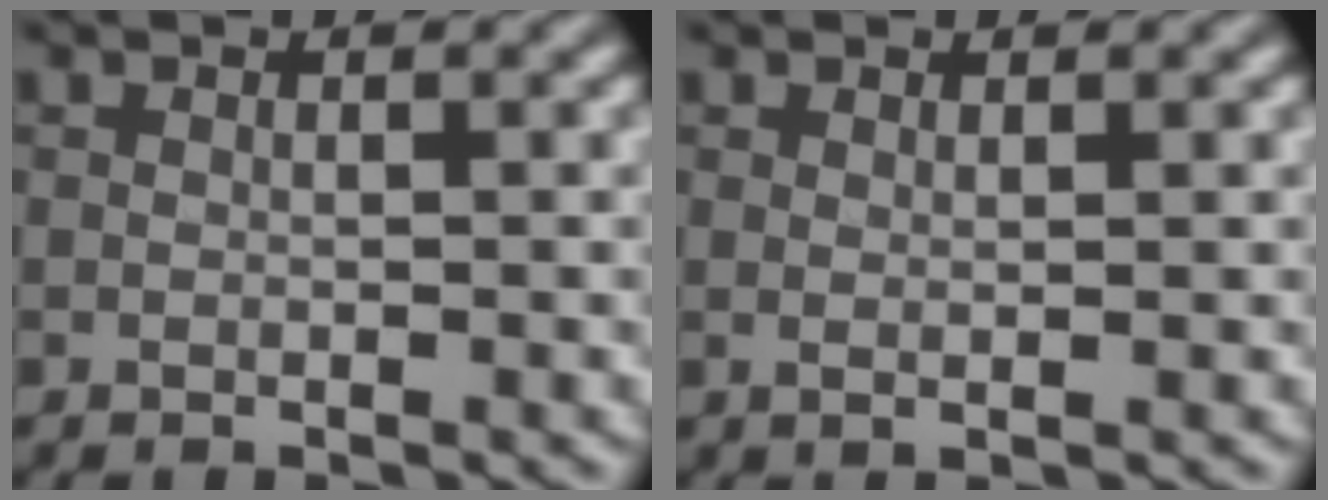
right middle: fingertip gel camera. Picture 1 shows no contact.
{"total": 0.7, "force": [0.3, 0.1, 0.6], "torque": [-0.018, 0.012, 0.011]}